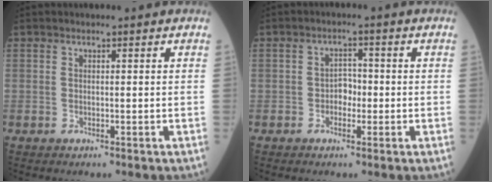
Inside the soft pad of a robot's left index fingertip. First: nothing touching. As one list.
[{"total": 2.6, "force": [-0.8, 1.8, 1.7], "torque": [-0.019, 0.007, -0.019]}]